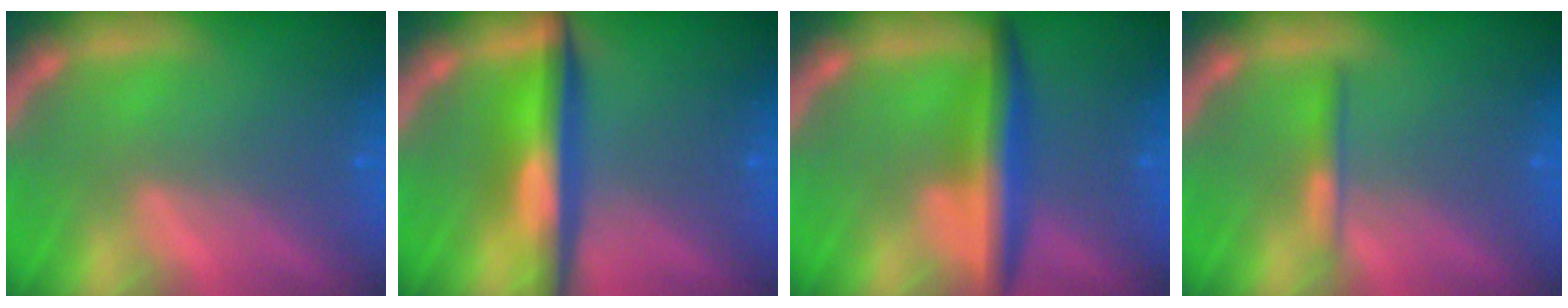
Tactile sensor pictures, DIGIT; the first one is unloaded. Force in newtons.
{"total": 6.0}
{"total": 5.0}
{"total": 1.4}